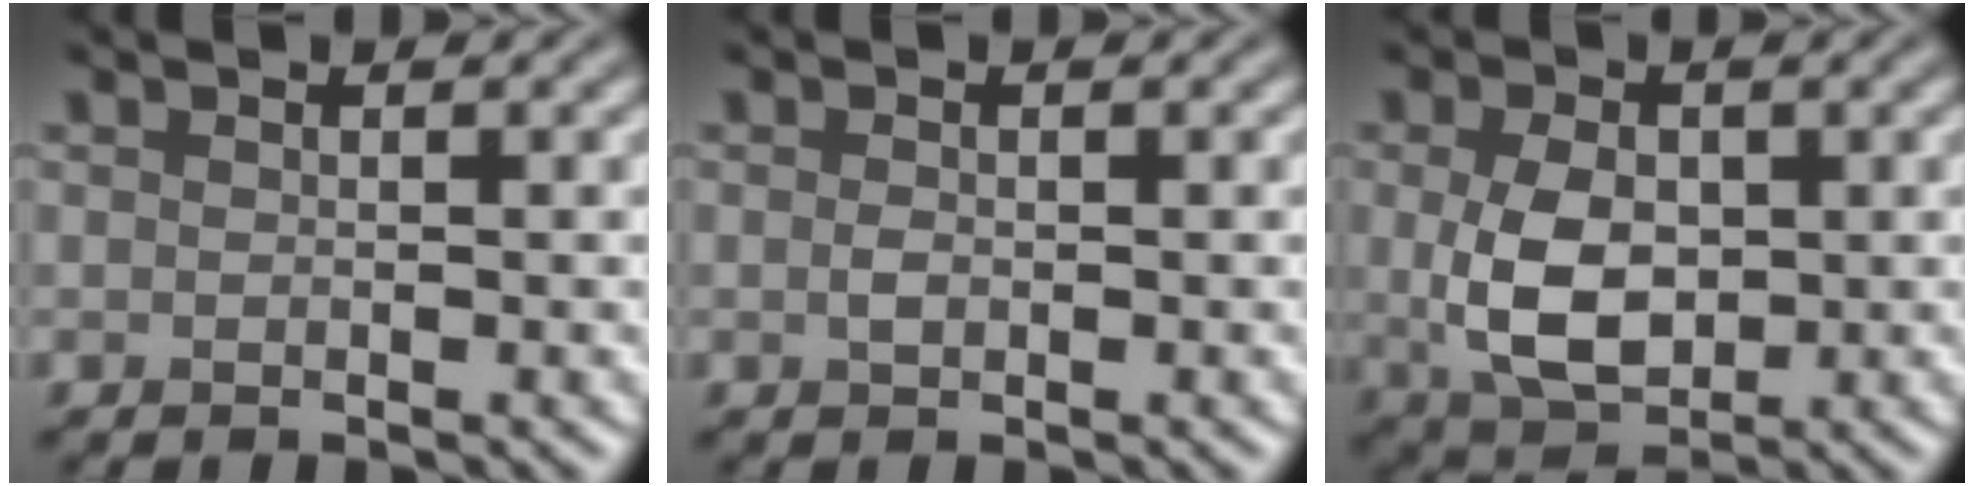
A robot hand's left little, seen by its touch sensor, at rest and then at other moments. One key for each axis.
{"total": 0.9, "fx": -0.1, "fy": 0.5, "fz": 0.7, "tx": -0.016, "ty": -0.002, "tz": -0.002}
{"total": 6.1, "fx": 0.0, "fy": 4.0, "fz": 4.5, "tx": -0.098, "ty": -0.008, "tz": 0.005}